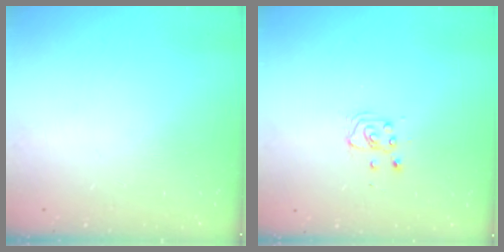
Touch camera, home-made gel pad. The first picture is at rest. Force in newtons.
{"total": 2.9, "press": 2.9, "slide": 0.4}